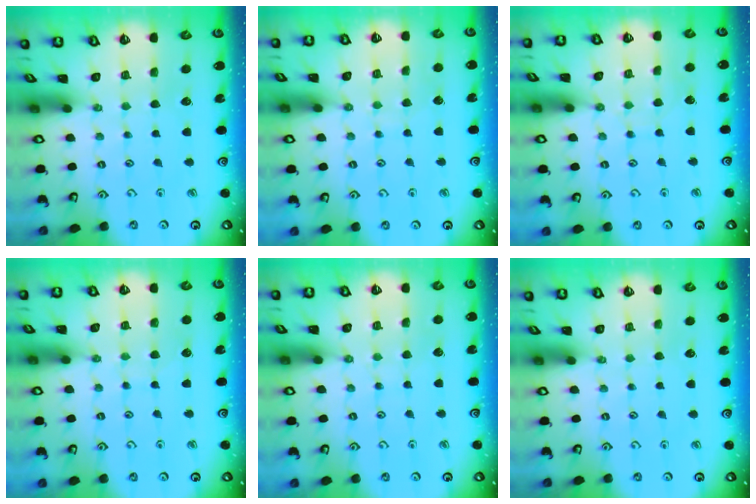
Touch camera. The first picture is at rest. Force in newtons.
{"total": 5.7, "press": 5.7, "slide": 0.5}
{"total": 5.4, "press": 5.4, "slide": 0.5}
{"total": 5.2, "press": 5.2, "slide": 0.5}
{"total": 2.8, "press": 2.7, "slide": 0.5}
{"total": 0.0}